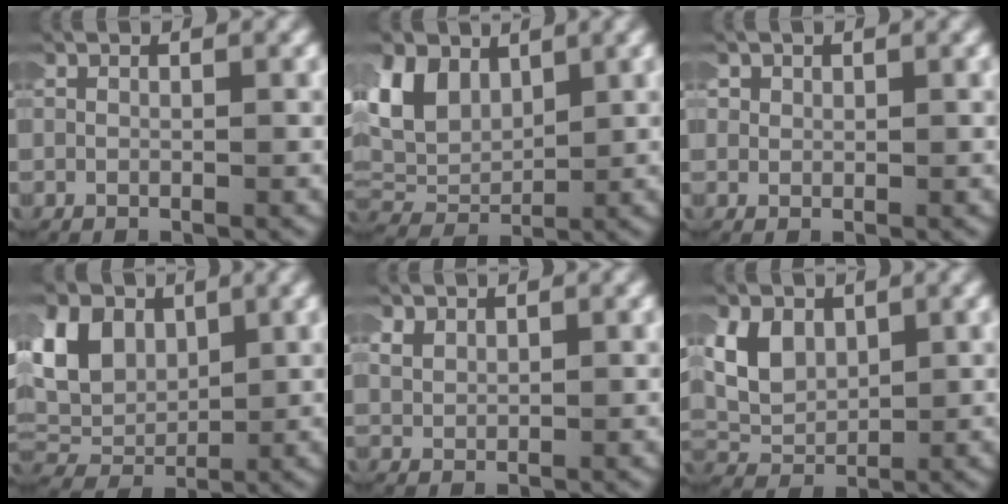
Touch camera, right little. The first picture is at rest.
{"total": 7.8, "force": [1.6, 5.9, 4.9], "torque": [-0.129, -0.013, 0.033]}
{"total": 1.0, "force": [0.2, 1.0, 0.1], "torque": [-0.010, 0.000, 0.001]}
{"total": 8.9, "force": [1.6, 6.8, 5.5], "torque": [-0.135, -0.011, 0.029]}
{"total": 1.5, "force": [1.0, 0.8, 0.7], "torque": [-0.028, -0.006, 0.028]}
{"total": 5.0, "force": [1.2, 3.6, 3.3], "torque": [-0.095, -0.013, 0.031]}